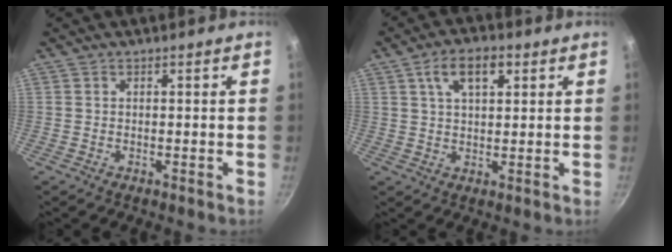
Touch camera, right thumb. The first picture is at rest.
{"total": 7.7, "force": [3.2, 4.0, 5.7], "torque": [-0.083, 0.003, 0.051]}